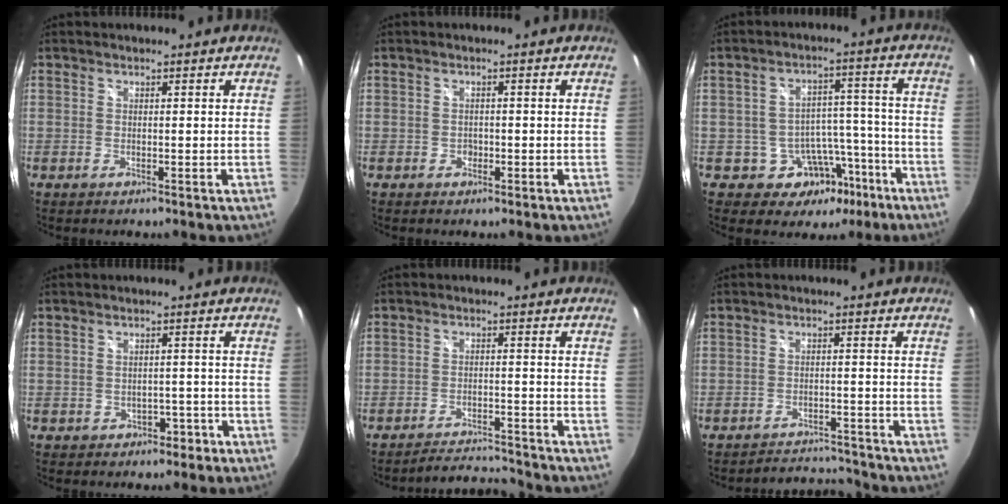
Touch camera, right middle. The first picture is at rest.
{"total": 1.1, "force": [-0.6, 0.9, 0.2], "torque": [-0.002, -0.001, -0.008]}
{"total": 10.8, "force": [-6.2, 8.0, 3.7], "torque": [-0.058, 0.041, -0.065]}
{"total": 3.1, "force": [-1.6, 2.5, 0.9], "torque": [-0.020, 0.009, -0.009]}
{"total": 7.0, "force": [-6.9, 0.2, 0.8], "torque": [-0.035, 0.004, -0.108]}
{"total": 6.6, "force": [-6.4, 1.5, 0.2], "torque": [-0.016, 0.014, -0.092]}